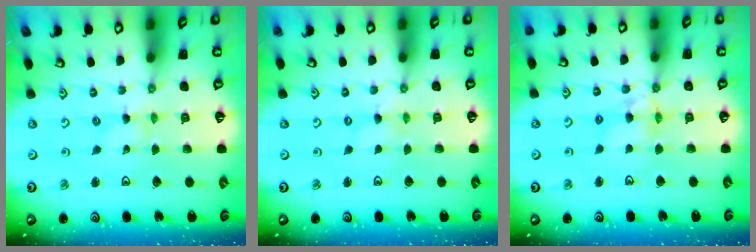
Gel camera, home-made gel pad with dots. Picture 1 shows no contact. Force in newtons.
{"total": 0.0}
{"total": 7.0, "press": 7.0, "slide": 0.8}